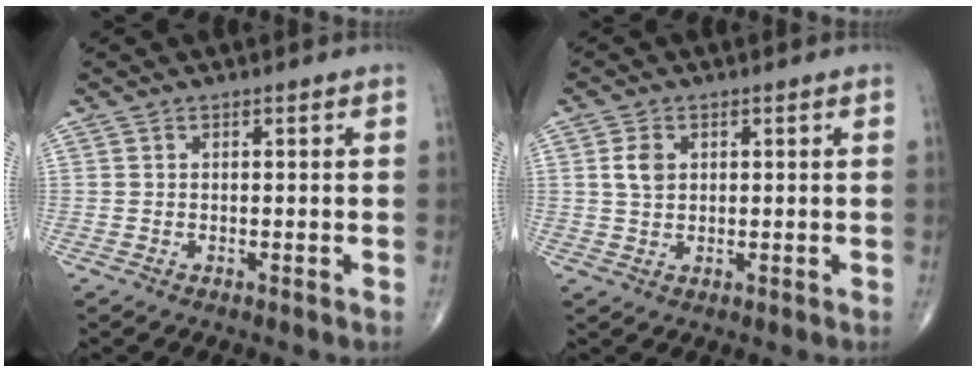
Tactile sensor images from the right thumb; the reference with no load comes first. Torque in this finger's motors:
{"motor_torque": [-0.20, 0.23, 0.23, -0.05, 0.04]}